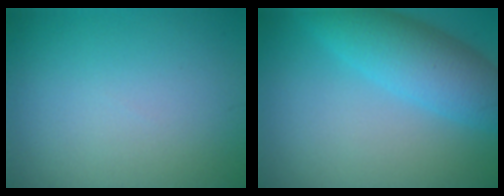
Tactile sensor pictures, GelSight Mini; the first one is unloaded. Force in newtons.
{"total": 6.3, "press": 6.3, "slide": 0.0}